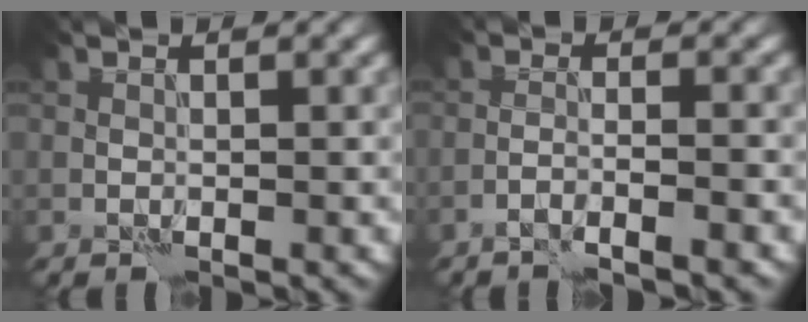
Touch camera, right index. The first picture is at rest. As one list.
[{"total": 2.2, "force": [-1.7, -0.2, 1.4], "torque": [-0.023, 0.005, -0.038]}]